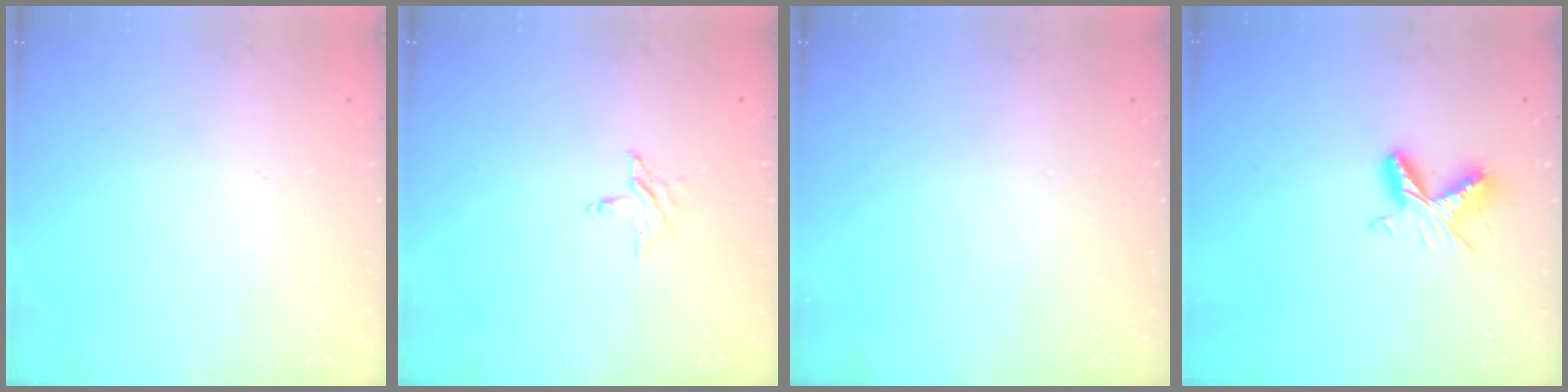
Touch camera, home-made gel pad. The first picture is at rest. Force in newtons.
{"total": 2.8, "press": 2.8, "slide": 0.3}
{"total": 0.0}
{"total": 7.2, "press": 7.2, "slide": 0.7}